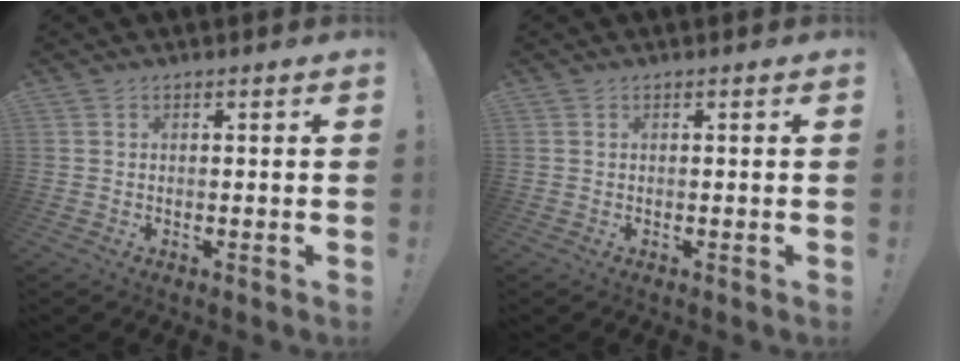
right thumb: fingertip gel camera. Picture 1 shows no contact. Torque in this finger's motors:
{"motor_torque": [-0.16, -0.01, 0.03, 0.25, 0.00]}